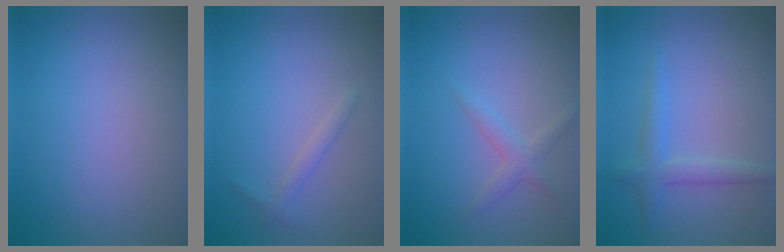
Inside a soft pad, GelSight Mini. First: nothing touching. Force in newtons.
{"total": 1.1, "press": 1.1, "slide": 0.1}
{"total": 1.7, "press": 1.7, "slide": 0.1}
{"total": 2.2, "press": 2.2, "slide": 0.1}